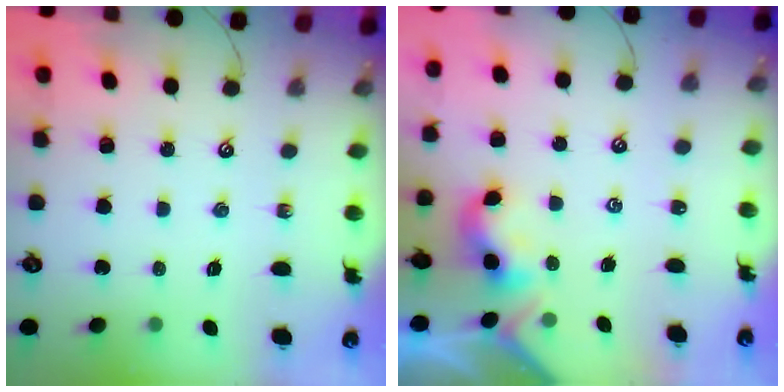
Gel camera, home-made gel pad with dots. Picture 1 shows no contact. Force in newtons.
{"total": 2.4, "press": 2.4, "slide": 0.2}